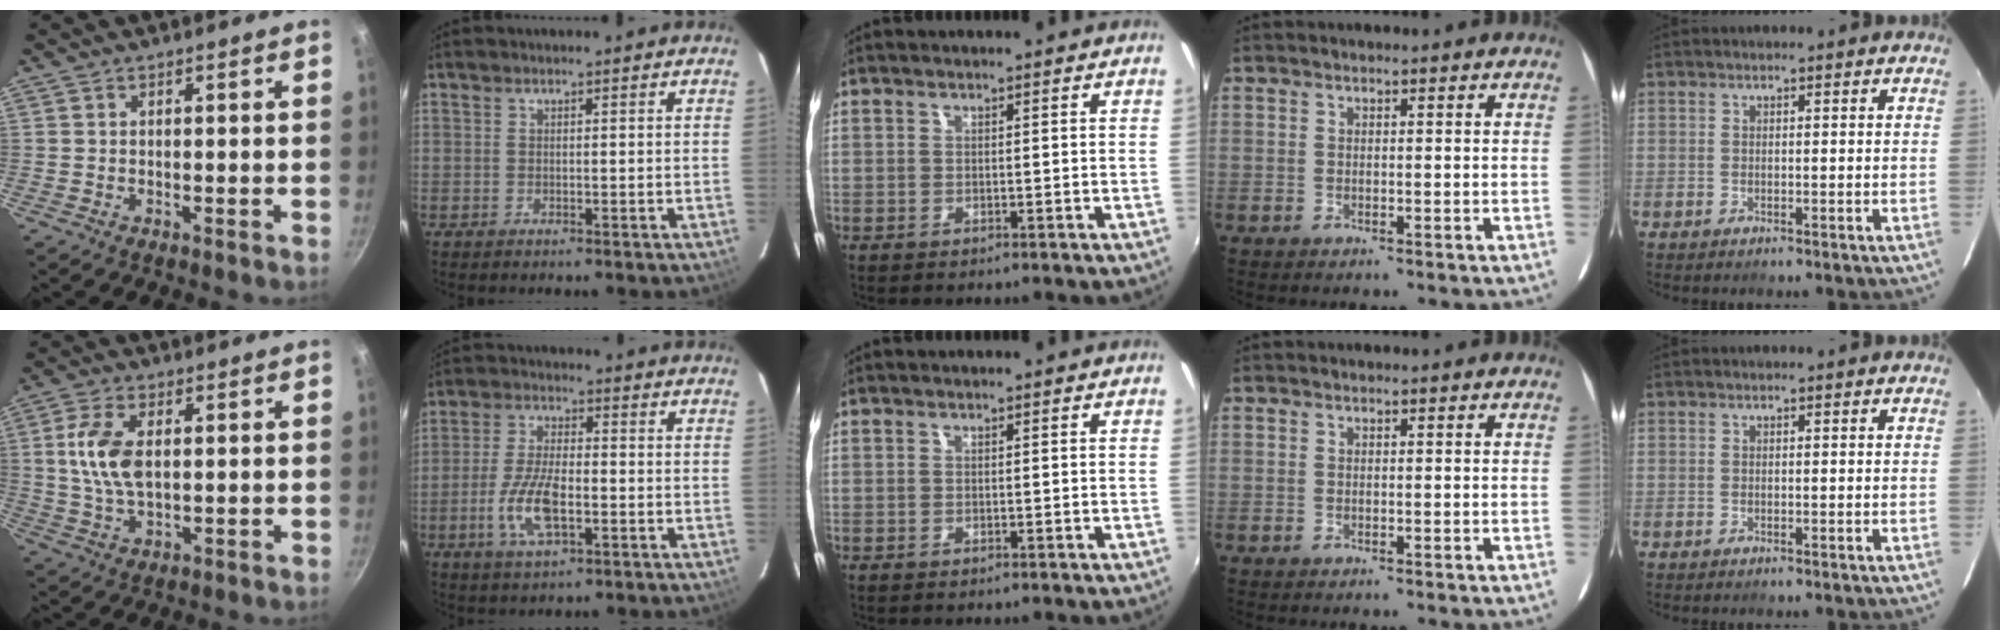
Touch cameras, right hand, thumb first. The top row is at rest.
{"thumb": {"total": 9.2, "force": [1.3, 4.9, 7.7], "torque": [-0.150, 0.002, 0.024]}, "index": {"total": 9.5, "force": [-3.1, 3.8, 8.2], "torque": [-0.173, -0.002, -0.058]}}